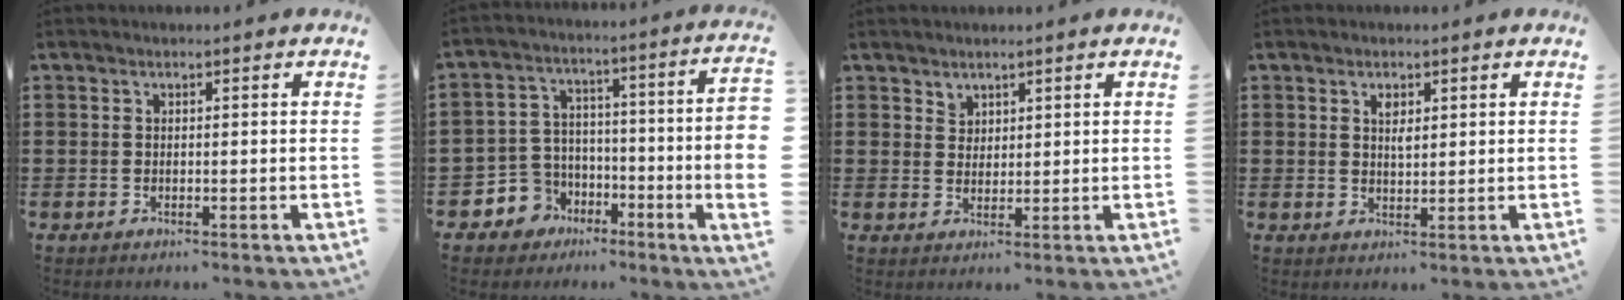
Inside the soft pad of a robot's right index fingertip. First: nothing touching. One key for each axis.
{"total": 6.6, "fx": -4.5, "fy": 3.8, "fz": 2.9, "tx": -0.075, "ty": 0.007, "tz": -0.088}
{"total": 2.0, "fx": 1.6, "fy": 1.2, "fz": 0.1, "tx": -0.005, "ty": 0.002, "tz": 0.033}
{"total": 1.9, "fx": 0.9, "fy": 0.8, "fz": 1.5, "tx": -0.025, "ty": 0.000, "tz": 0.013}